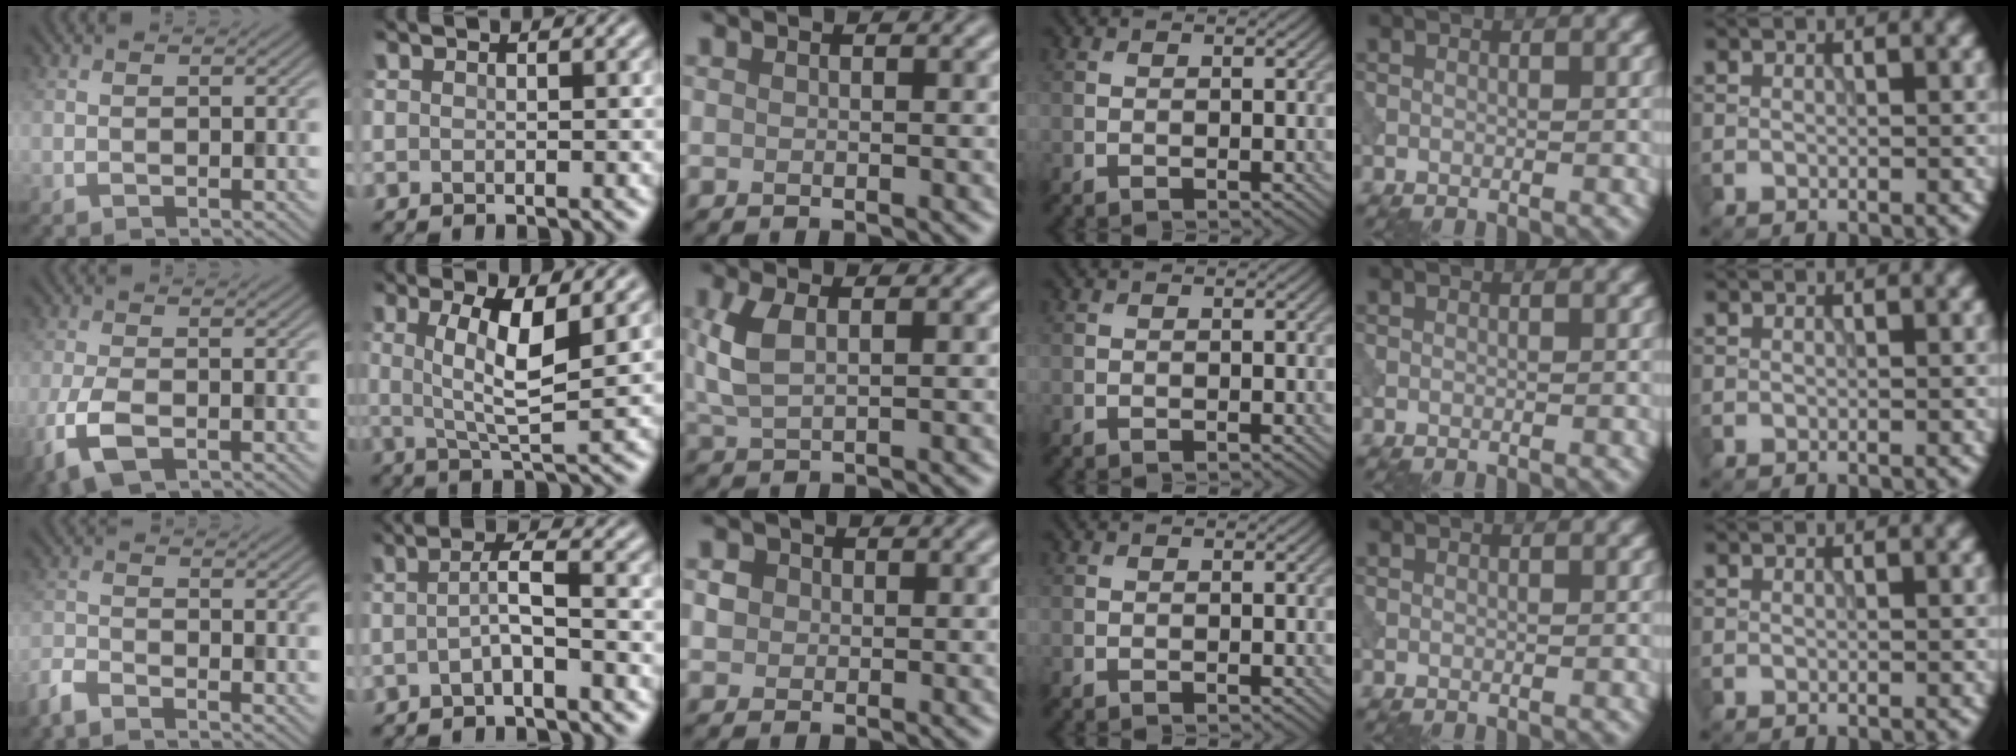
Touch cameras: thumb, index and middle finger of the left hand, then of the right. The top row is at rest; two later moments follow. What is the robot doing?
{"motion": "dispense", "object": "pipette"}